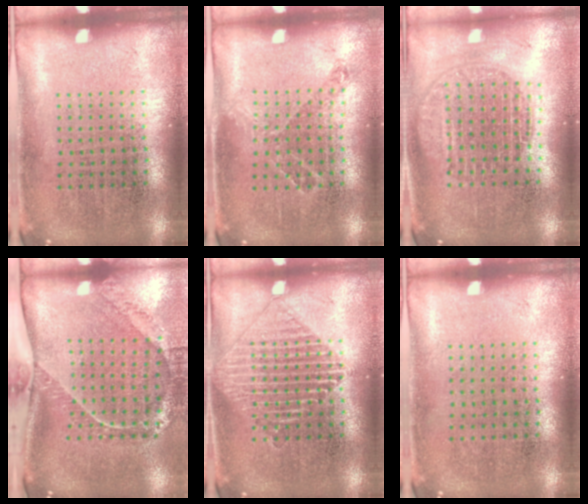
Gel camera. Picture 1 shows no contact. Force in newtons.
{"total": 0.8, "press": 0.7, "slide": 0.4}
{"total": 1.8, "press": 1.6, "slide": 0.9}
{"total": 2.4, "press": 1.7, "slide": 1.8}
{"total": 2.3, "press": 2.3, "slide": 0.3}
{"total": 0.0}